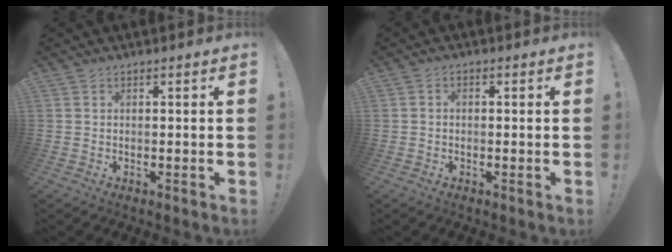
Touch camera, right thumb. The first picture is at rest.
{"total": 1.1, "force": [-0.7, 0.7, 0.5], "torque": [-0.014, 0.006, -0.013]}